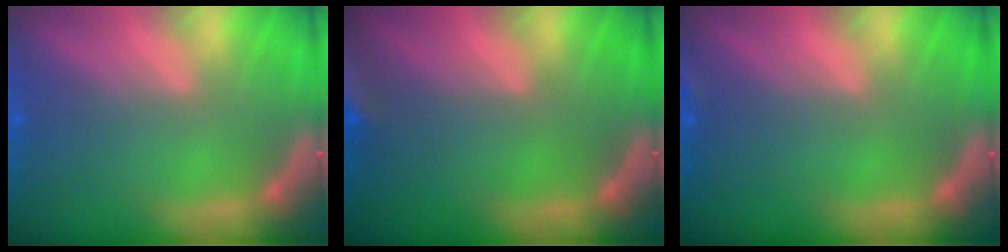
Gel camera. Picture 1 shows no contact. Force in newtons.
{"total": 8.0}
{"total": 0.9}